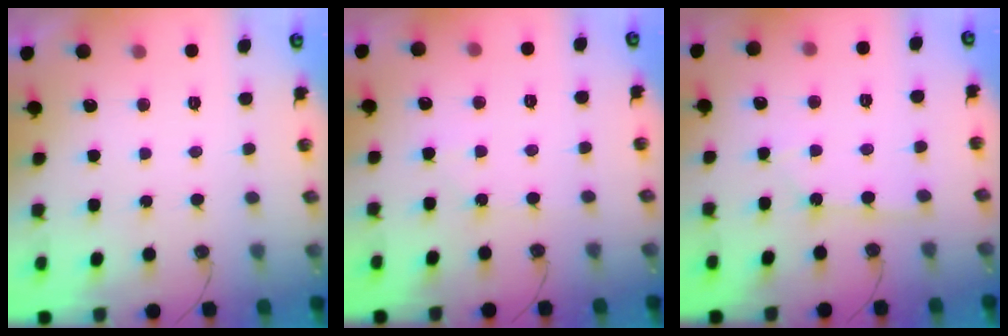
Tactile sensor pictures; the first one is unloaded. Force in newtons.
{"total": 3.3, "press": 3.2, "slide": 0.5}
{"total": 1.5, "press": 1.5, "slide": 0.2}